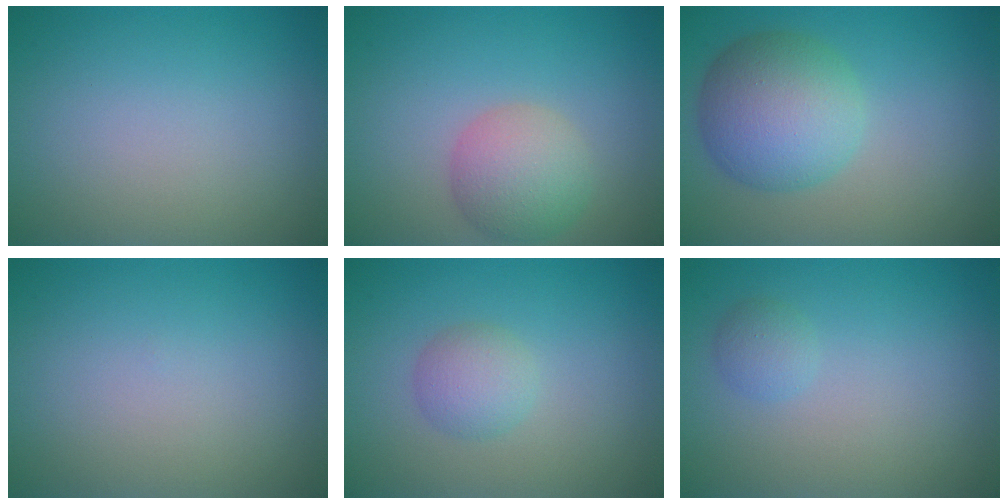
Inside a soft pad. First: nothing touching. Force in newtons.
{"total": 4.1, "press": 4.1, "slide": 0.3}
{"total": 6.9, "press": 6.9, "slide": 0.3}
{"total": 0.0}
{"total": 2.2, "press": 2.2, "slide": 0.1}
{"total": 1.2, "press": 1.2, "slide": 0.1}